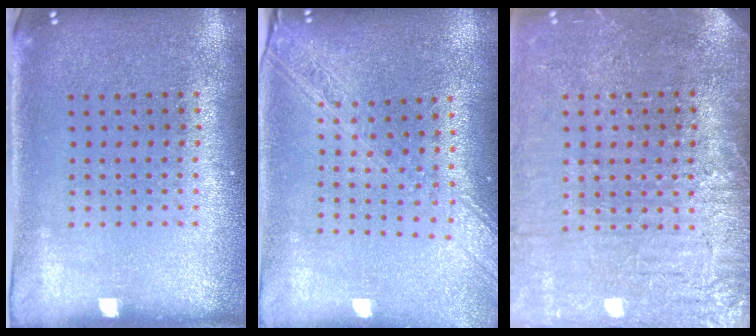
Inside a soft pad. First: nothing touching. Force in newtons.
{"total": 2.2, "press": 1.9, "slide": 1.2}
{"total": 3.8, "press": 3.3, "slide": 1.9}